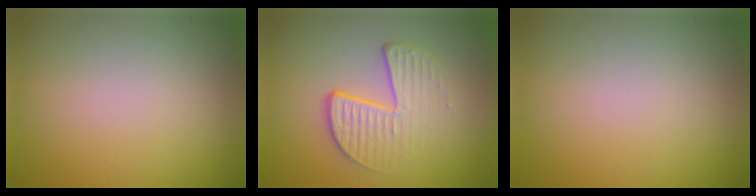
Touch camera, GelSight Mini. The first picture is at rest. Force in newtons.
{"total": 4.3, "press": 2.7, "slide": 3.3}
{"total": 0.0}